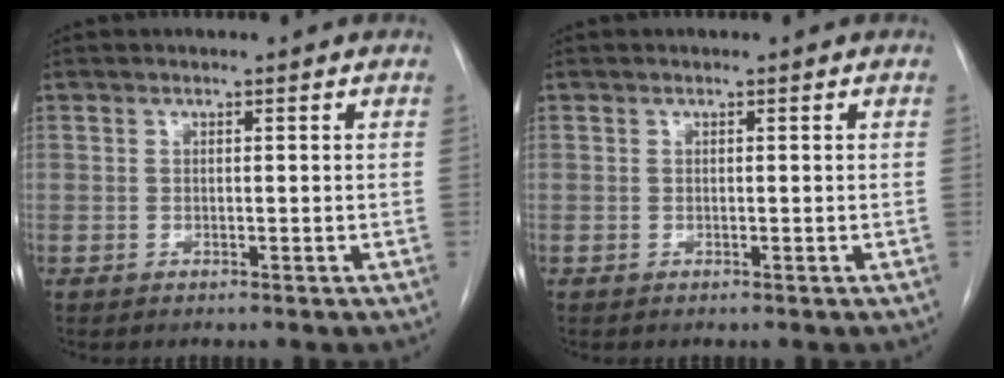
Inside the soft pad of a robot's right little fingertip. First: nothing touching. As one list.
[{"total": 0.0}]